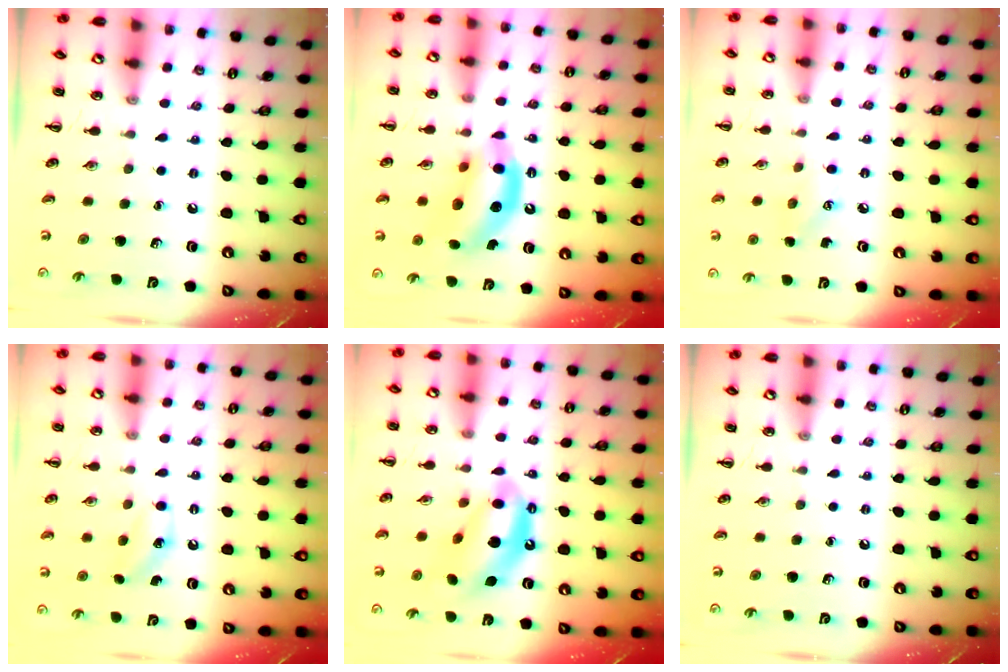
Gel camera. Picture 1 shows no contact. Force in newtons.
{"total": 13.1, "press": 12.7, "slide": 3.4}
{"total": 5.1, "press": 4.9, "slide": 1.4}
{"total": 6.2, "press": 6.0, "slide": 1.5}
{"total": 12.9, "press": 12.4, "slide": 3.4}
{"total": 0.0}